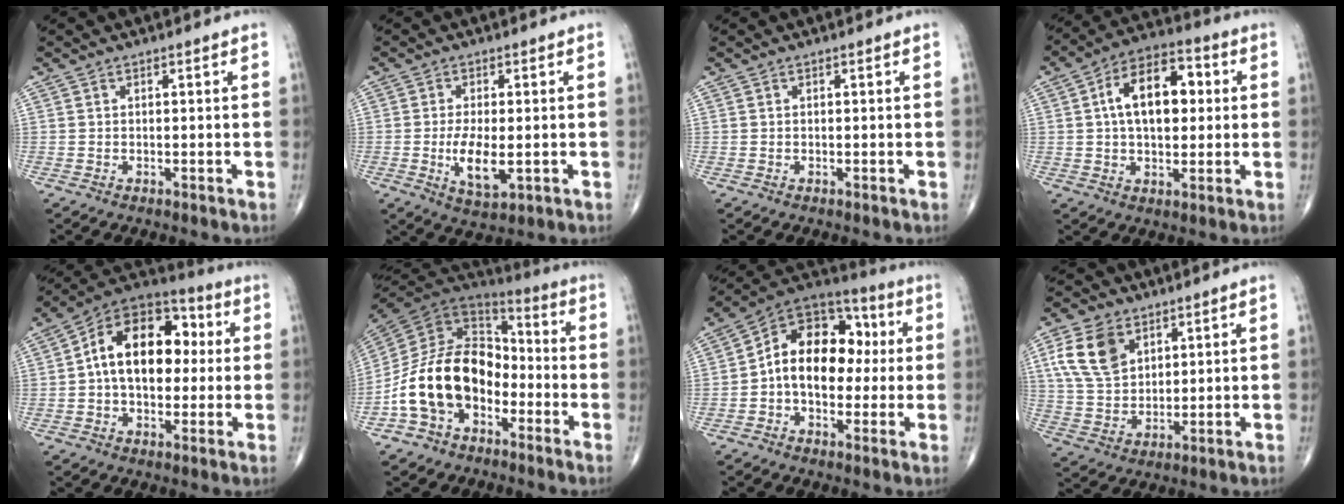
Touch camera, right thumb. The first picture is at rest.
{"total": 6.9, "force": [-1.1, 2.9, 6.2], "torque": [-0.116, -0.015, -0.014]}
{"total": 0.0}
{"total": 14.1, "force": [2.2, 8.2, 11.2], "torque": [-0.161, 0.020, 0.028]}
{"total": 18.0, "force": [1.8, 11.5, 13.7], "torque": [-0.185, 0.037, 0.020]}
{"total": 18.1, "force": [-5.8, 12.6, 11.7], "torque": [-0.195, 0.068, -0.114]}
{"total": 16.2, "force": [0.5, 11.0, 11.8], "torque": [-0.150, 0.043, -0.005]}
{"total": 11.3, "force": [4.9, 7.5, 6.8], "torque": [-0.117, -0.014, 0.099]}